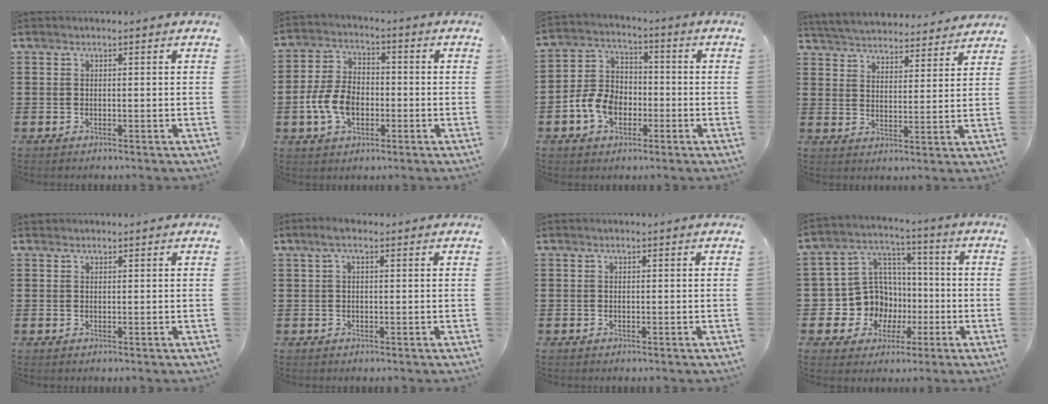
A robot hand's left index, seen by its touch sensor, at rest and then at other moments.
{"total": 7.6, "force": [-2.3, 4.8, 5.4], "torque": [-0.136, 0.003, -0.051]}
{"total": 7.4, "force": [-2.9, 5.3, 4.1], "torque": [-0.110, 0.010, -0.062]}
{"total": 4.6, "force": [4.6, 0.2, 0.1], "torque": [-0.028, -0.032, 0.078]}
{"total": 0.5, "force": [0.4, 0.3, -0.1], "torque": [0.000, 0.001, 0.009]}
{"total": 2.0, "force": [0.5, 0.6, 1.9], "torque": [-0.036, 0.005, 0.007]}
{"total": 0.0}
{"total": 9.8, "force": [-1.3, 9.6, 1.9], "torque": [-0.090, -0.001, -0.014]}